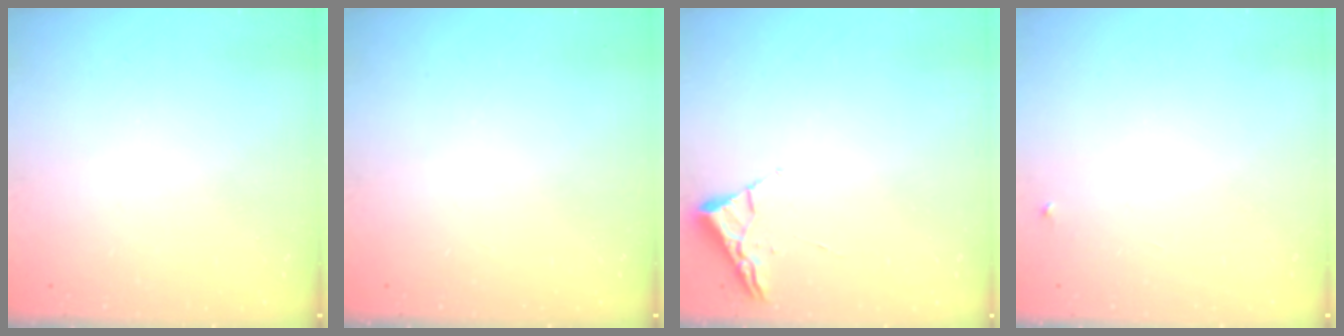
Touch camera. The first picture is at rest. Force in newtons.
{"total": 0.0}
{"total": 3.1, "press": 3.0, "slide": 0.4}
{"total": 2.1, "press": 2.1, "slide": 0.1}